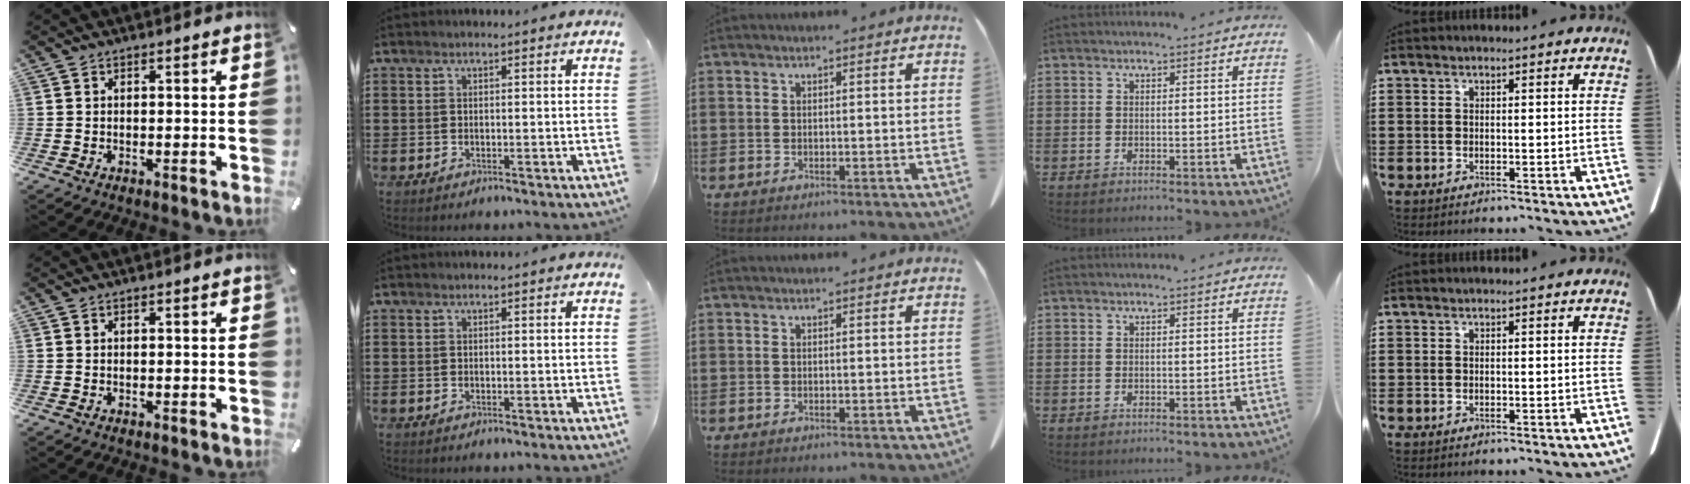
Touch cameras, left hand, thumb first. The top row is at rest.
{}